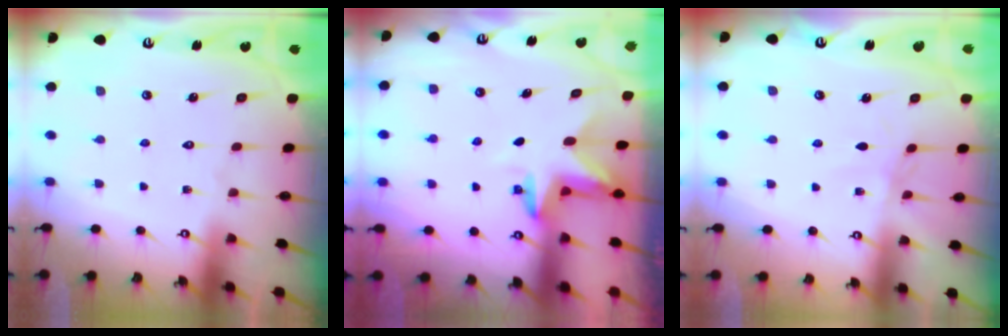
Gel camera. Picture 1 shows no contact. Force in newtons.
{"total": 3.6, "press": 3.6, "slide": 0.2}
{"total": 1.8, "press": 1.8, "slide": 0.3}